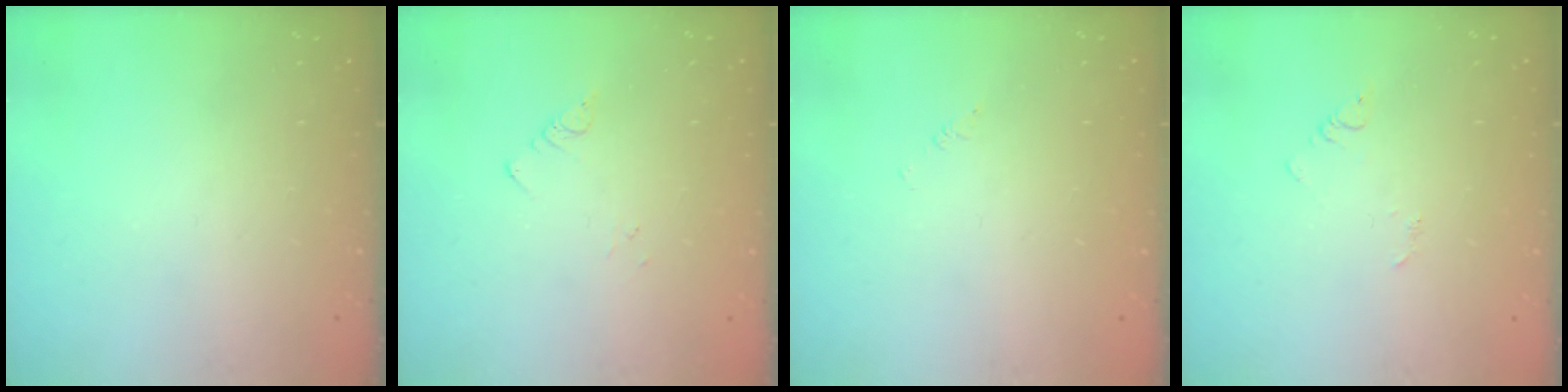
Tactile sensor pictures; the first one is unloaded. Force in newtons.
{"total": 1.9, "press": 1.9, "slide": 0.2}
{"total": 1.7, "press": 1.7, "slide": 0.3}
{"total": 2.9, "press": 2.9, "slide": 0.3}